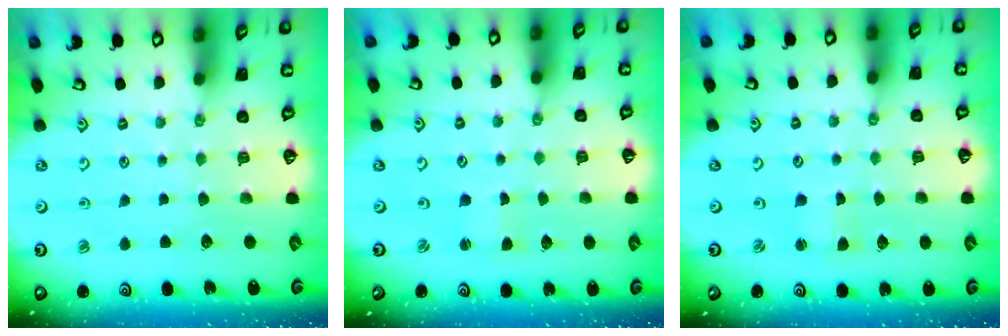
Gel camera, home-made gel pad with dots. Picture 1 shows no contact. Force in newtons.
{"total": 0.9, "press": 0.9, "slide": 0.1}
{"total": 2.3, "press": 2.3, "slide": 0.5}